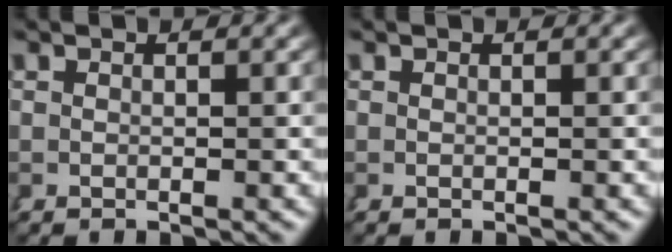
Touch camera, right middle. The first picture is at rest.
{"total": 0.0}